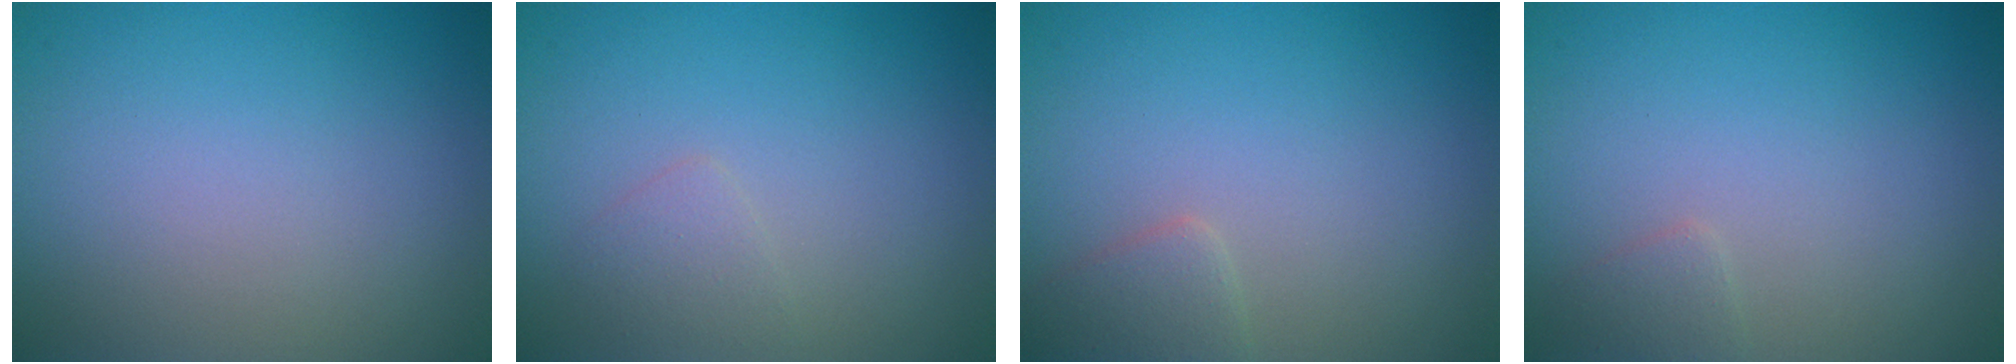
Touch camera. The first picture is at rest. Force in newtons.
{"total": 1.2, "press": 1.2, "slide": 0.1}
{"total": 1.7, "press": 1.7, "slide": 0.1}
{"total": 0.9, "press": 0.9, "slide": 0.1}